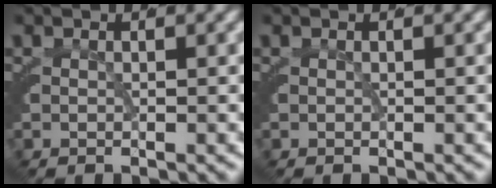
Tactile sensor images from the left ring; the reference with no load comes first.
{"total": 0.0}